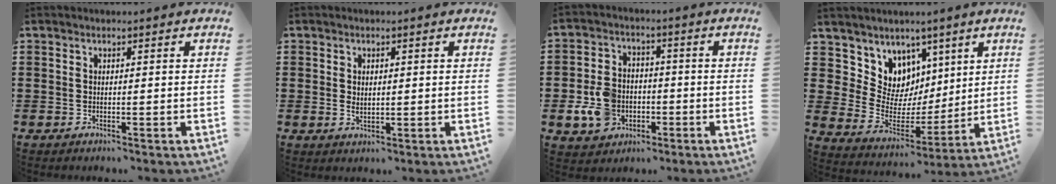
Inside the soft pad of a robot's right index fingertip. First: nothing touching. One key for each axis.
{"total": 1.1, "fx": 0.3, "fy": 0.8, "fz": 0.7, "tx": -0.014, "ty": 0.008, "tz": 0.005}
{"total": 7.9, "fx": -2.0, "fy": 6.2, "fz": 4.4, "tx": -0.115, "ty": 0.014, "tz": -0.039}
{"total": 8.2, "fx": 4.2, "fy": 7.0, "fz": 1.1, "tx": -0.061, "ty": -0.048, "tz": 0.081}